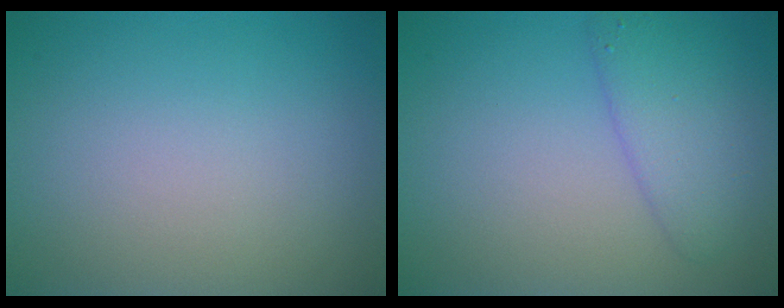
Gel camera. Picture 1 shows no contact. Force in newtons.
{"total": 3.4, "press": 3.4, "slide": 0.2}